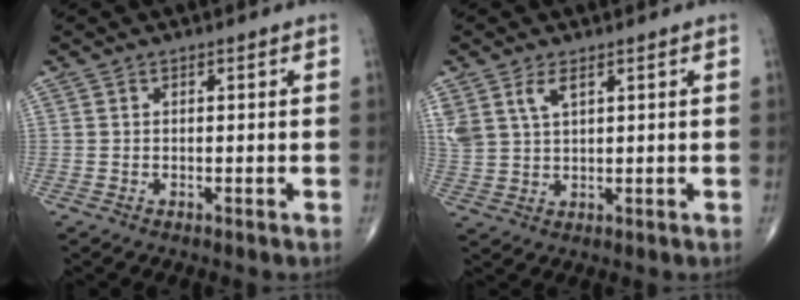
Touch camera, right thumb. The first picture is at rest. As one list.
[{"total": 5.8, "force": [3.0, 2.9, 4.0], "torque": [-0.091, -0.005, 0.068]}]